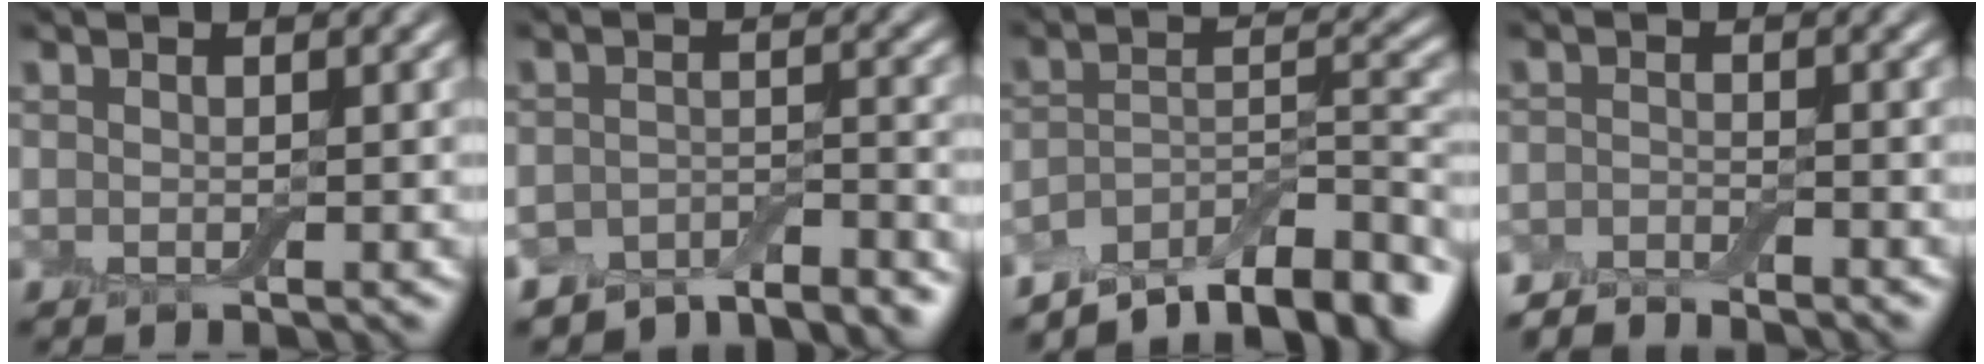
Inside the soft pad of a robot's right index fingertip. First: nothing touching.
{"total": 5.3, "force": [-5.0, 1.5, 1.3], "torque": [-0.021, -0.009, -0.078]}
{"total": 9.5, "force": [-7.6, 3.2, 4.8], "torque": [-0.068, 0.002, -0.128]}
{"total": 2.7, "force": [-2.7, 0.4, 0.2], "torque": [-0.005, 0.001, -0.057]}